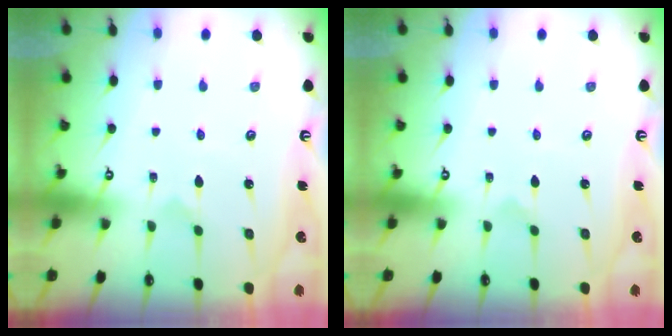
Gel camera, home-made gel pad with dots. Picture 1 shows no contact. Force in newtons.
{"total": 0.0}